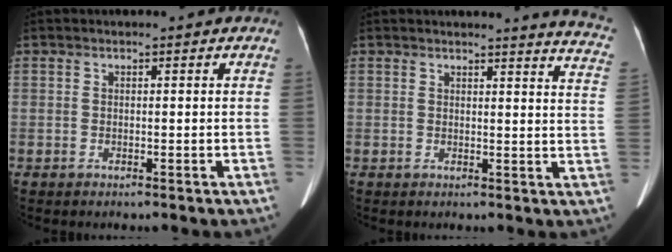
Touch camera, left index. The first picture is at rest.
{"total": 9.6, "force": [9.2, -0.2, 2.6], "torque": [-0.011, -0.074, 0.068]}